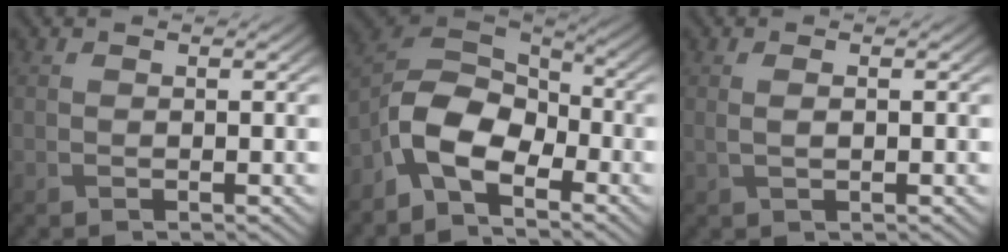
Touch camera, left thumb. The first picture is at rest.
{"total": 9.0, "force": [-5.0, 4.8, 5.7], "torque": [-0.116, -0.002, -0.117]}
{"total": 1.2, "force": [0.2, 0.4, 1.1], "torque": [-0.027, 0.000, 0.006]}